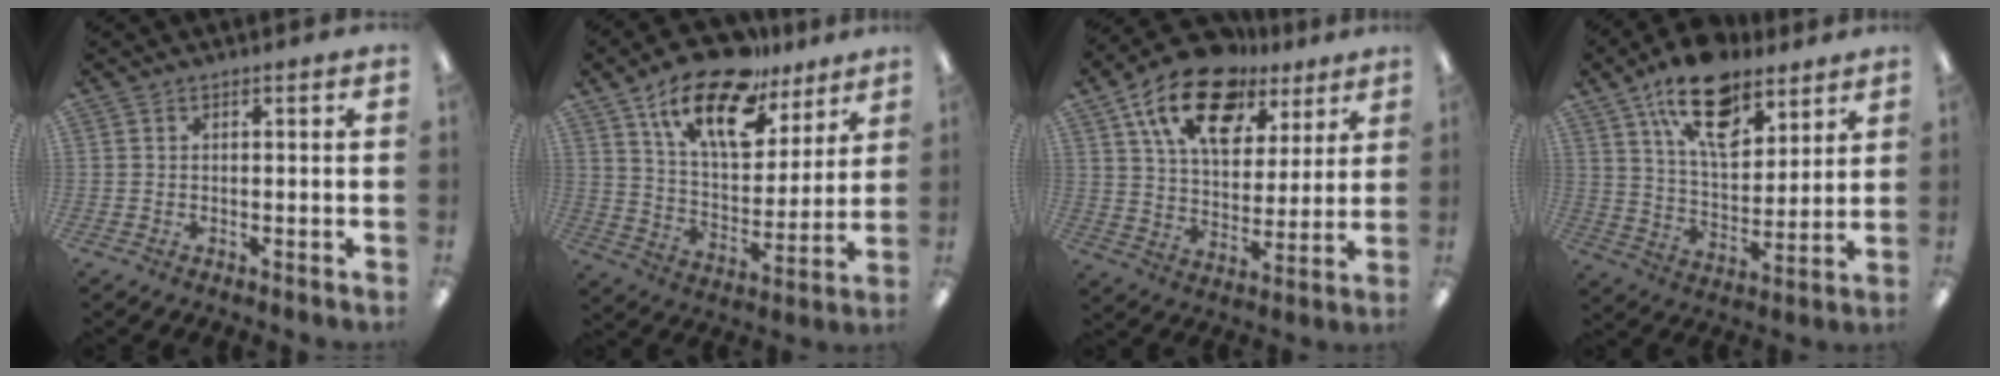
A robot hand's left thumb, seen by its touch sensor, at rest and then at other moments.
{"total": 19.5, "force": [12.7, 9.2, 11.6], "torque": [-0.194, -0.068, 0.219]}
{"total": 18.5, "force": [11.1, 10.5, 10.3], "torque": [-0.175, -0.049, 0.197]}
{"total": 18.0, "force": [11.5, 9.2, 10.3], "torque": [-0.164, -0.051, 0.202]}